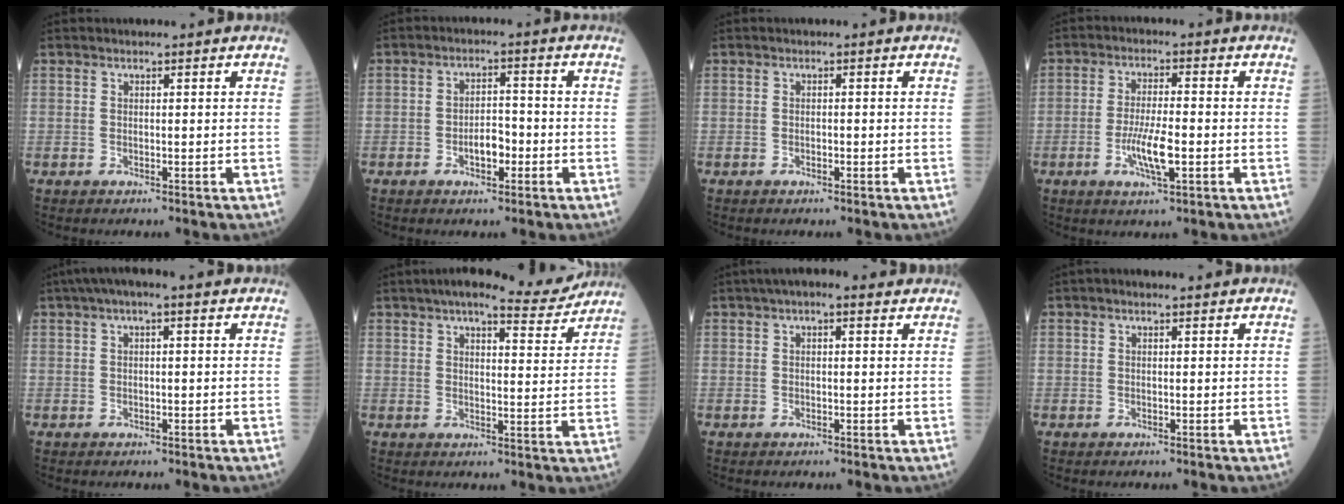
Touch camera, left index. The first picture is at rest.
{"total": 3.9, "force": [-1.8, 1.8, 3.0], "torque": [-0.050, 0.004, -0.033]}
{"total": 0.5, "force": [-0.4, 0.1, 0.2], "torque": [-0.002, -0.002, -0.011]}
{"total": 6.1, "force": [-2.0, 1.0, 5.7], "torque": [-0.115, -0.011, -0.038]}
{"total": 4.9, "force": [2.7, 1.0, 3.9], "torque": [-0.069, 0.038, 0.039]}
{"total": 10.1, "force": [9.1, 1.3, 4.3], "torque": [-0.055, -0.005, 0.109]}
{"total": 4.4, "force": [2.8, 1.4, 3.1], "torque": [-0.050, 0.033, 0.038]}
{"total": 1.1, "force": [0.5, 0.4, 0.8], "torque": [-0.019, 0.009, 0.004]}